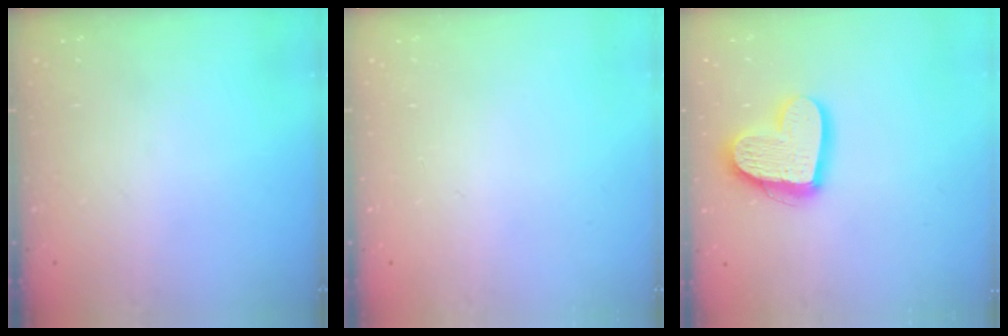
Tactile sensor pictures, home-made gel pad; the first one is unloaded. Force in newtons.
{"total": 0.0}
{"total": 16.9, "press": 16.8, "slide": 1.6}